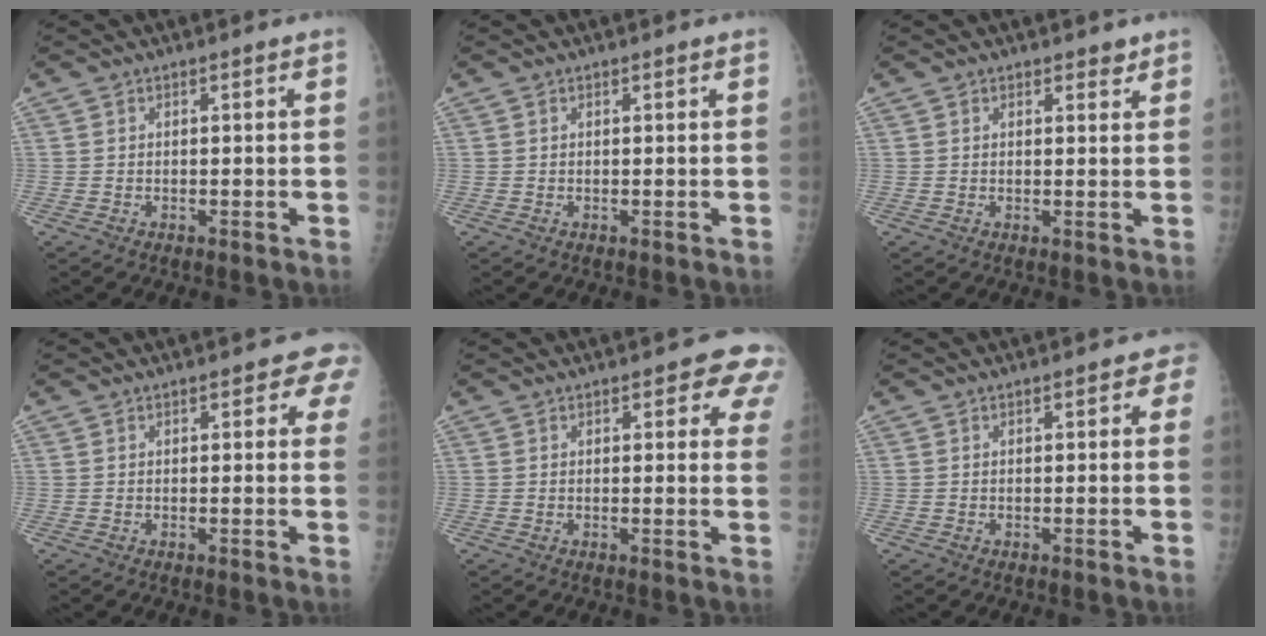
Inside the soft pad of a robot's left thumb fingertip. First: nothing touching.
{"total": 0.0}
{"total": 1.9, "force": [1.4, 1.0, 0.7], "torque": [0.007, -0.008, 0.016]}
{"total": 3.9, "force": [2.0, 2.0, 2.6], "torque": [0.004, -0.002, 0.012]}
{"total": 6.2, "force": [3.6, 2.9, 4.2], "torque": [-0.006, -0.010, 0.028]}
{"total": 2.0, "force": [0.7, 1.2, 1.4], "torque": [0.004, 0.004, 0.001]}